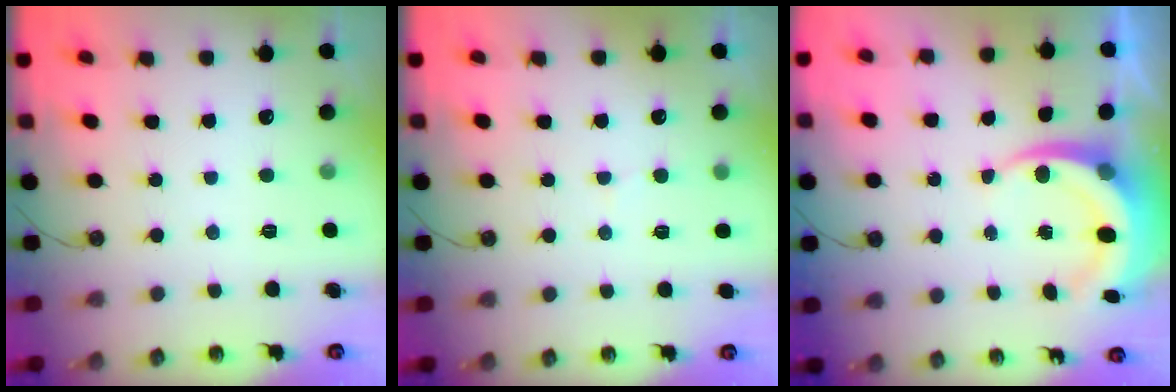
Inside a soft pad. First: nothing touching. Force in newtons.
{"total": 4.6, "press": 4.5, "slide": 1.2}
{"total": 8.0, "press": 7.8, "slide": 1.8}